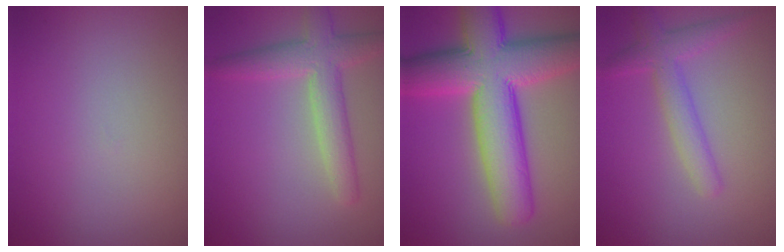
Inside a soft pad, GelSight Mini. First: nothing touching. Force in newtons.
{"total": 4.4, "press": 4.4, "slide": 0.3}
{"total": 12.1, "press": 12.1, "slide": 0.5}
{"total": 3.1, "press": 3.1, "slide": 0.2}